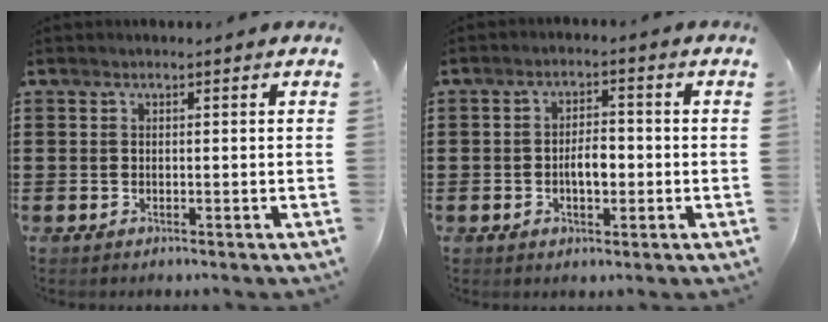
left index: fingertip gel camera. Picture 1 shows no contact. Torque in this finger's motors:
{"motor_torque": [0.81, 0.31, 0.28, 0.09]}